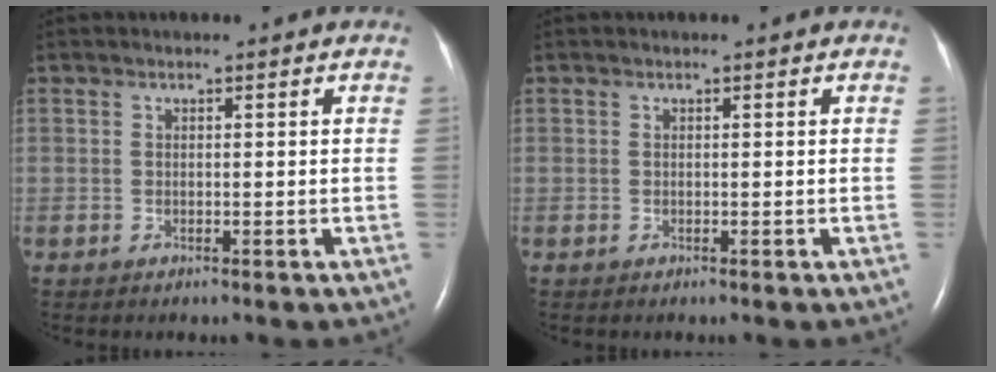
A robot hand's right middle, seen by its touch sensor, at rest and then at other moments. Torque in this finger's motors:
{"motor_torque": [0.00, 0.00, 0.00, 0.01]}